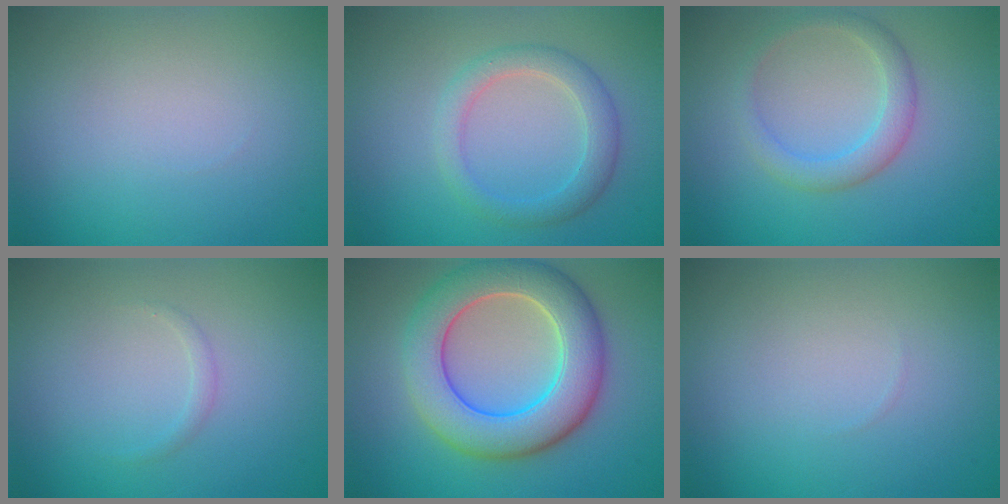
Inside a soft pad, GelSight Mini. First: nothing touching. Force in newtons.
{"total": 2.9, "press": 2.9, "slide": 0.2}
{"total": 2.7, "press": 2.7, "slide": 0.0}
{"total": 0.7, "press": 0.7, "slide": 0.0}
{"total": 8.8, "press": 8.8, "slide": 0.2}
{"total": 0.0}